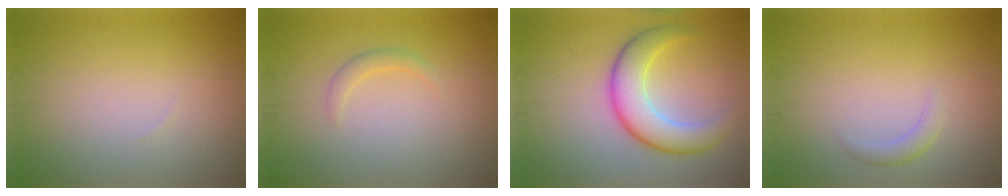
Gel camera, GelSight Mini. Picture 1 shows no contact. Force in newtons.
{"total": 1.2, "press": 1.2, "slide": 0.1}
{"total": 5.6, "press": 5.6, "slide": 0.1}
{"total": 1.2, "press": 1.2, "slide": 0.1}